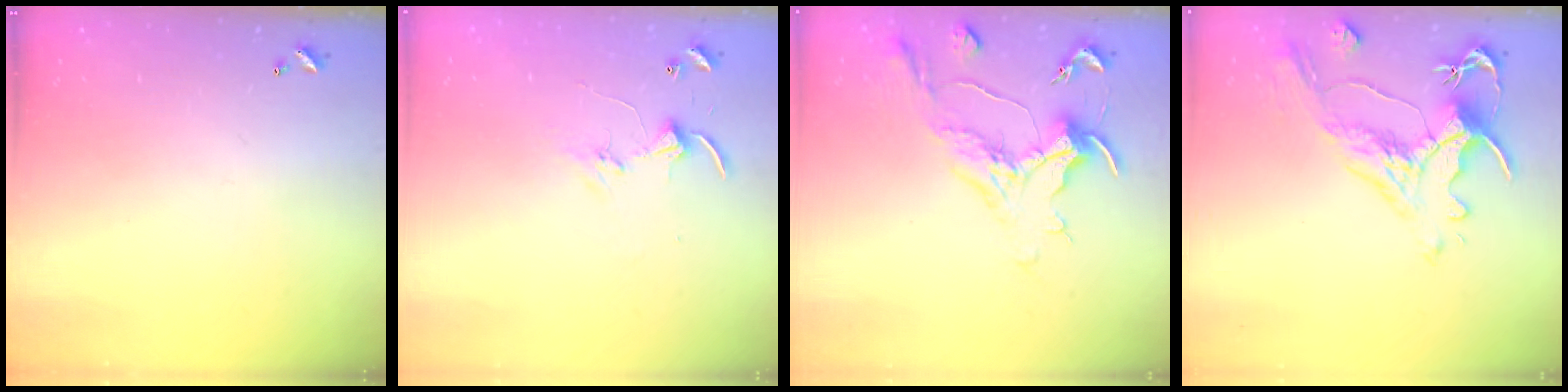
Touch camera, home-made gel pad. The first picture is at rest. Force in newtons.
{"total": 4.4, "press": 4.4, "slide": 0.5}
{"total": 1.6, "press": 1.5, "slide": 0.6}
{"total": 1.7, "press": 0.9, "slide": 1.5}